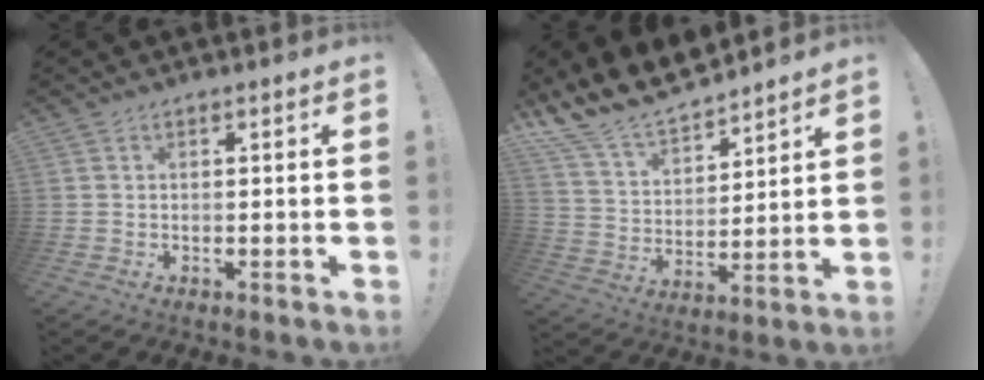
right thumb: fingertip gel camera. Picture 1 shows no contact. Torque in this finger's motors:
{"motor_torque": [0.26, 0.94, 0.27, 0.20, 0.03]}